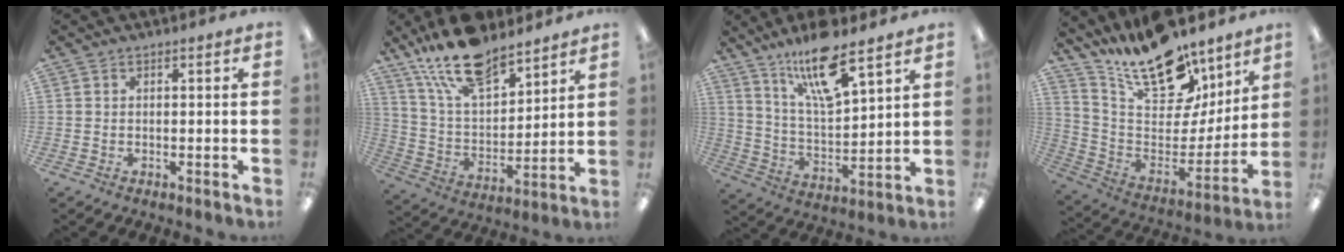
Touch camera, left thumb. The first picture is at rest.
{"total": 17.4, "force": [13.4, 7.0, 8.5], "torque": [-0.174, -0.068, 0.243]}
{"total": 14.8, "force": [10.7, 3.9, 9.5], "torque": [-0.170, -0.051, 0.180]}
{"total": 21.9, "force": [16.2, 9.6, 11.1], "torque": [-0.188, -0.111, 0.289]}